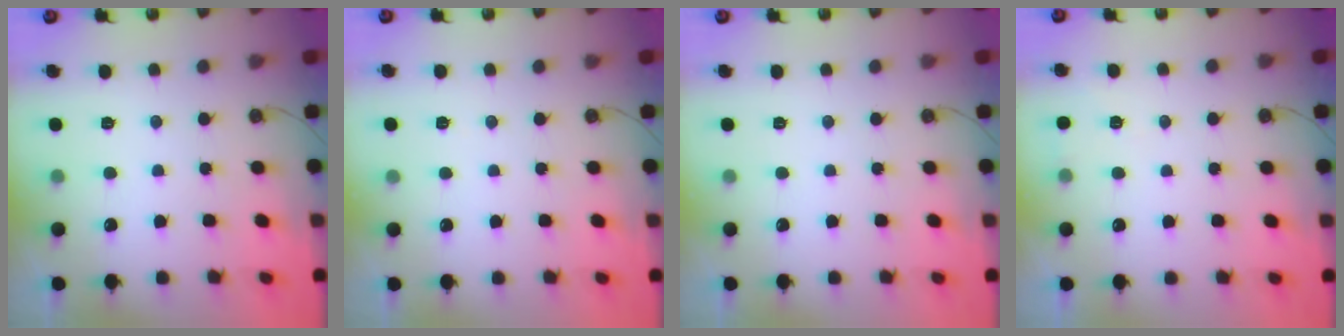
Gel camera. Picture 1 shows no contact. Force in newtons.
{"total": 2.5, "press": 1.7, "slide": 1.8}
{"total": 0.0}
{"total": 2.7, "press": 2.6, "slide": 0.8}